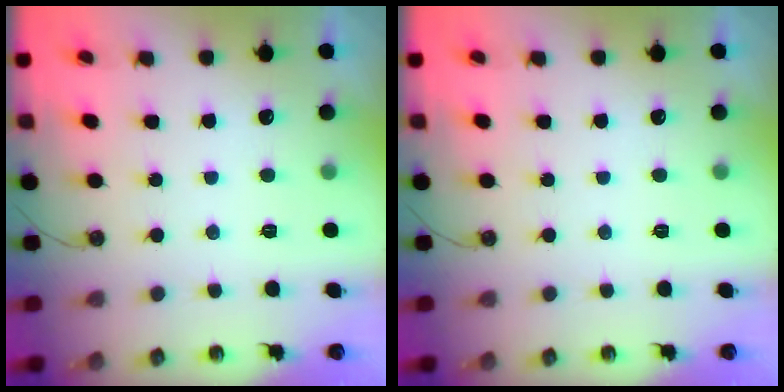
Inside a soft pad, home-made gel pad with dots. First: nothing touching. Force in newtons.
{"total": 0.0}